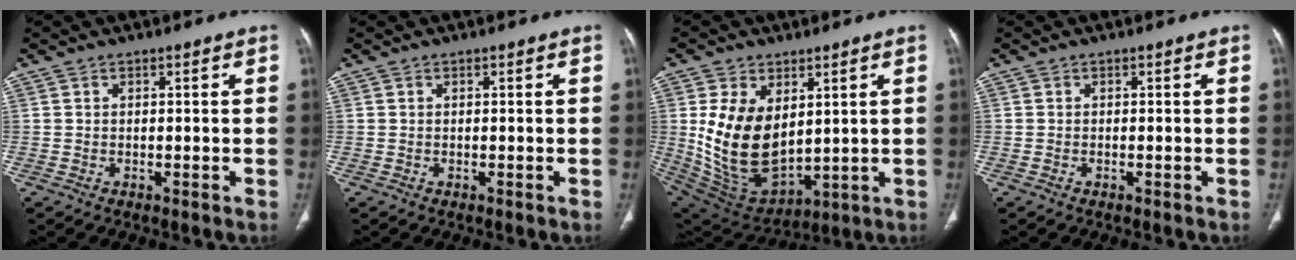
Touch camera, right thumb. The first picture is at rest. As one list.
[{"total": 0.0}, {"total": 16.3, "force": [3.0, 10.1, 12.5], "torque": [-0.214, -0.023, 0.086]}, {"total": 0.0}]